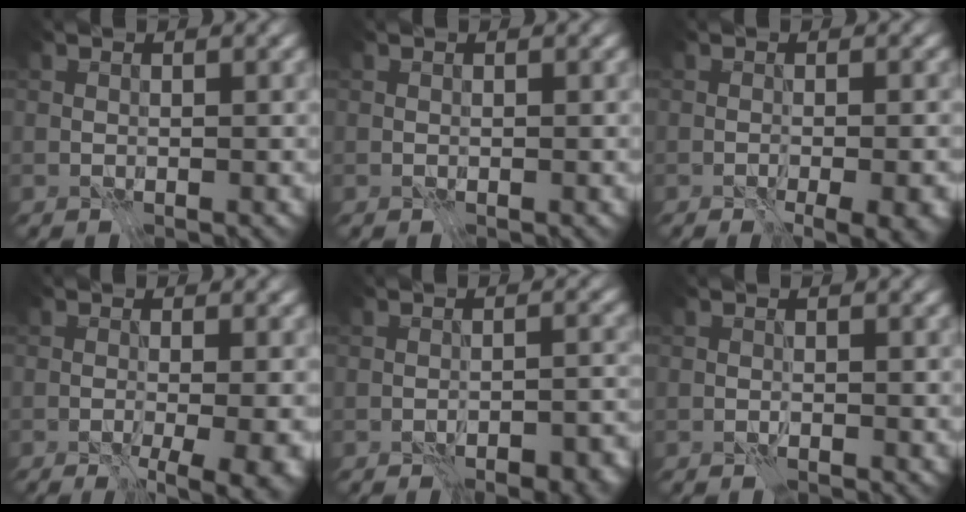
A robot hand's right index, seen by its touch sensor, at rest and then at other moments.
{"total": 0.0}
{"total": 3.9, "force": [-2.0, 1.1, 3.2], "torque": [-0.039, -0.007, -0.022]}
{"total": 3.9, "force": [-1.4, 0.6, 3.6], "torque": [-0.051, -0.011, -0.017]}
{"total": 5.0, "force": [-3.1, 2.5, 3.0], "torque": [-0.020, 0.006, -0.039]}
{"total": 0.0}